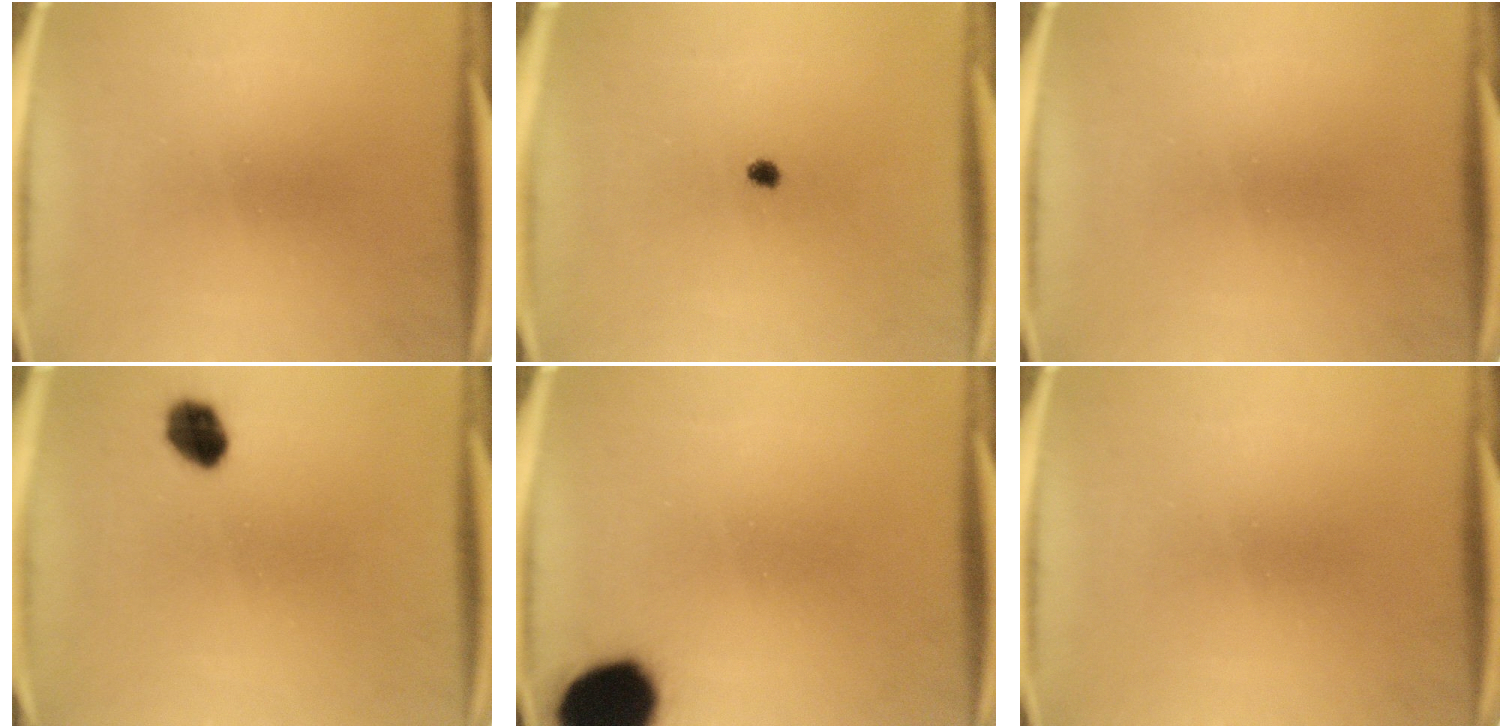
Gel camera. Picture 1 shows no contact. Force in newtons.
{"total": 1.2}
{"total": 0.0}
{"total": 5.6}
{"total": 17.0}
{"total": 0.0}